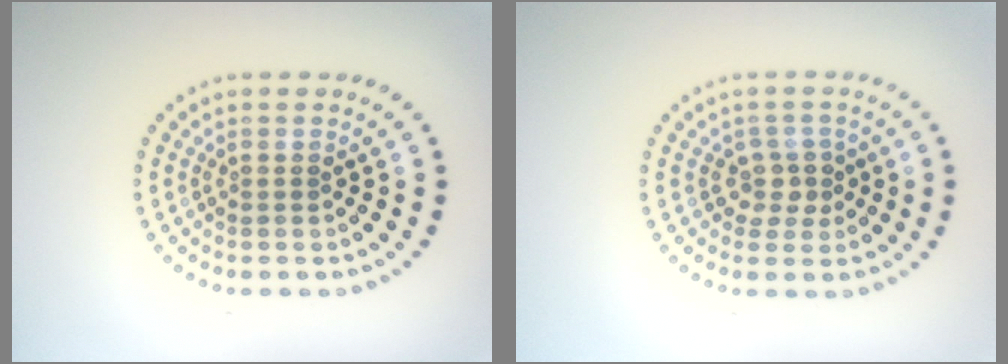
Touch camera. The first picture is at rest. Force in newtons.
{"total": 2.0, "press": 1.6, "slide": 1.1}